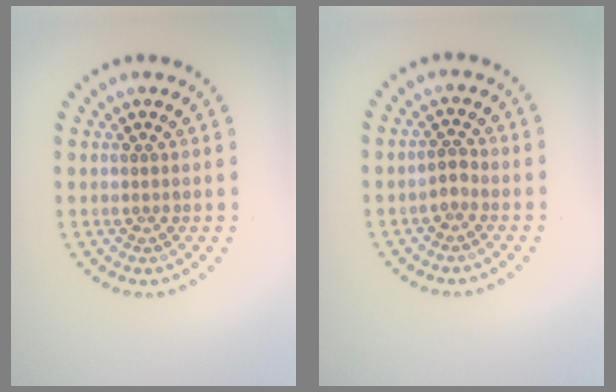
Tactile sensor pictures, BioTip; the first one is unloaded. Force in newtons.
{"total": 1.0, "press": 0.9, "slide": 0.6}